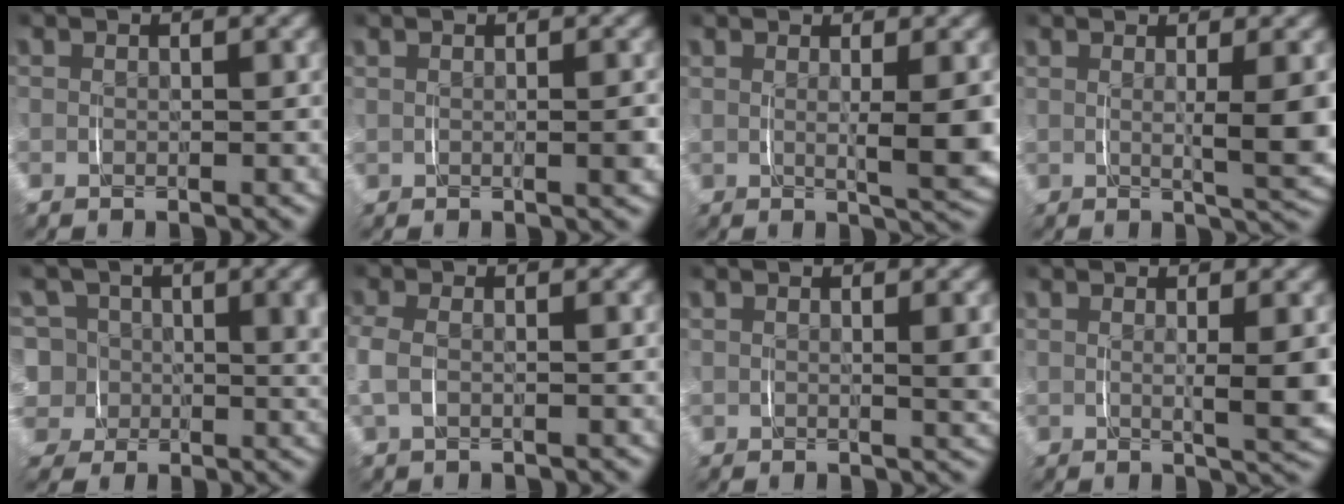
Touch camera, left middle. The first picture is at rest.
{"total": 1.3, "force": [0.3, 0.6, 1.2], "torque": [-0.017, 0.004, 0.003]}
{"total": 4.6, "force": [1.0, 1.3, 4.3], "torque": [-0.058, -0.003, 0.016]}
{"total": 5.1, "force": [1.1, 1.5, 4.8], "torque": [-0.060, -0.003, 0.019]}
{"total": 10.1, "force": [-1.2, 9.2, 3.8], "torque": [-0.107, -0.040, -0.019]}
{"total": 2.7, "force": [0.0, 1.7, 2.1], "torque": [-0.068, -0.003, 0.003]}
{"total": 2.3, "force": [0.8, 0.6, 2.0], "torque": [-0.025, -0.002, 0.012]}
{"total": 4.1, "force": [1.0, 1.2, 3.8], "torque": [-0.052, -0.003, 0.016]}